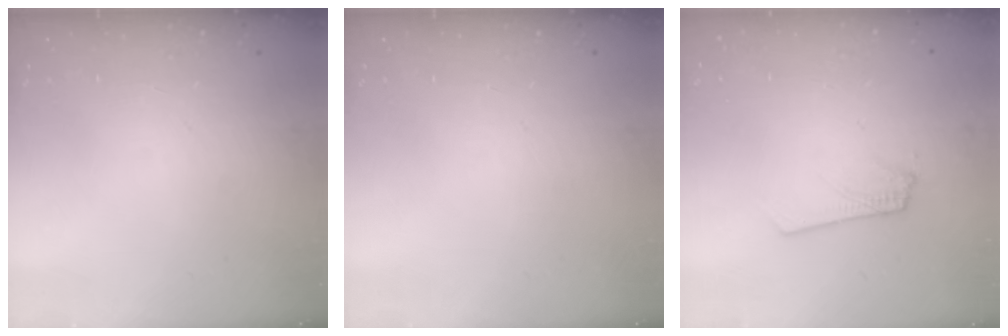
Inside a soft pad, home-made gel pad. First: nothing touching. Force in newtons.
{"total": 0.0}
{"total": 1.8, "press": 1.8, "slide": 0.1}